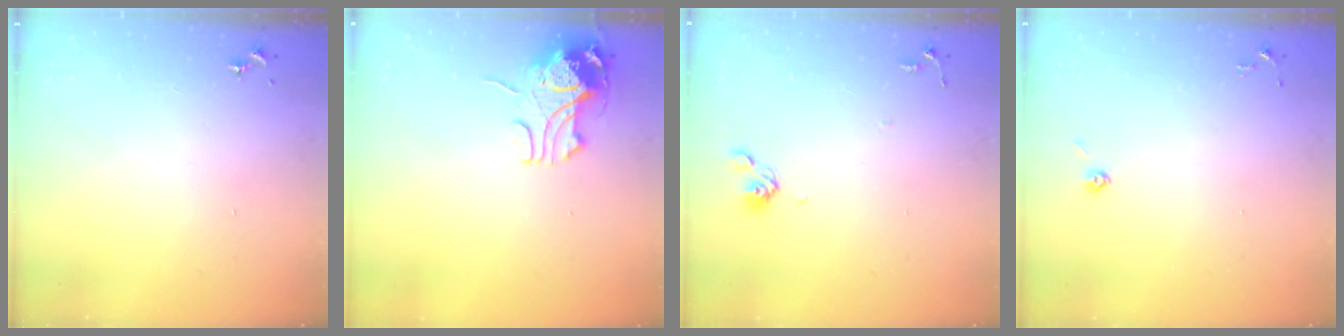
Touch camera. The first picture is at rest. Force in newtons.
{"total": 9.9, "press": 9.9, "slide": 1.1}
{"total": 6.3, "press": 6.2, "slide": 1.1}
{"total": 3.4, "press": 3.3, "slide": 0.9}